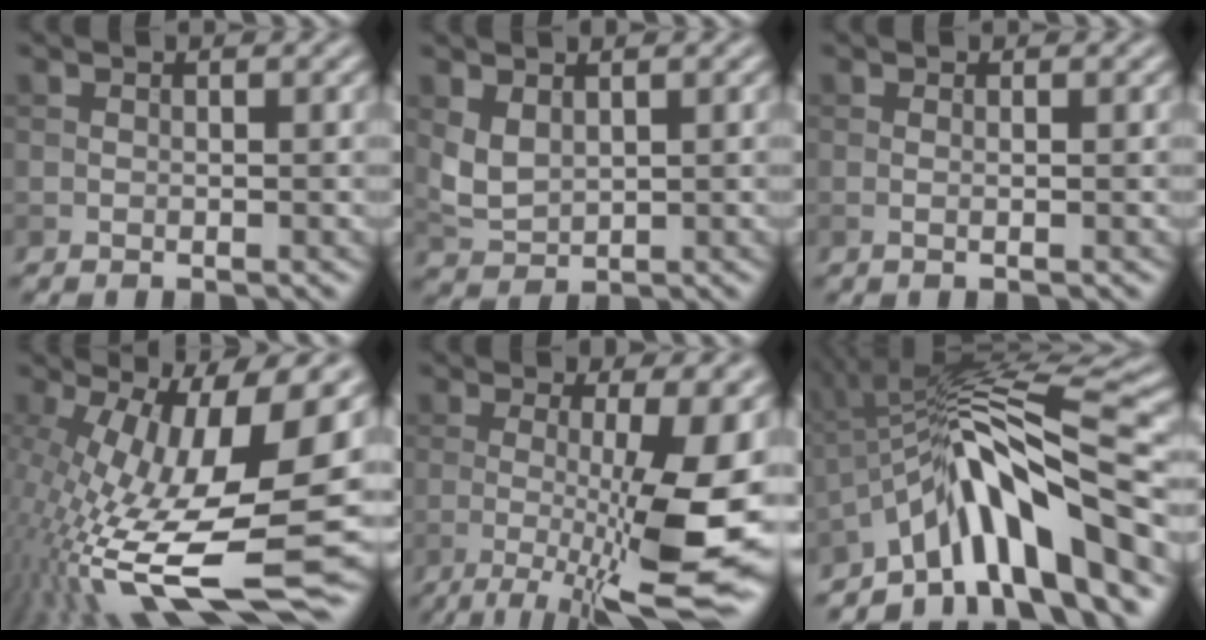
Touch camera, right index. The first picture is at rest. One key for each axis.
{"total": 2.6, "fx": 0.9, "fy": 1.7, "fz": 1.8, "tx": -0.046, "ty": -0.004, "tz": 0.026}
{"total": 0.7, "fx": 0.0, "fy": 0.2, "fz": 0.7, "tx": -0.011, "ty": 0.000, "tz": -0.003}
{"total": 17.5, "fx": -2.6, "fy": 6.0, "fz": 16.2, "tx": -0.300, "ty": -0.016, "tz": -0.044}
{"total": 13.3, "fx": -1.9, "fy": 3.0, "fz": 12.8, "tx": -0.180, "ty": -0.014, "tz": -0.023}
{"total": 11.1, "fx": -5.3, "fy": 2.2, "fz": 9.5, "tx": -0.140, "ty": 0.020, "tz": -0.093}